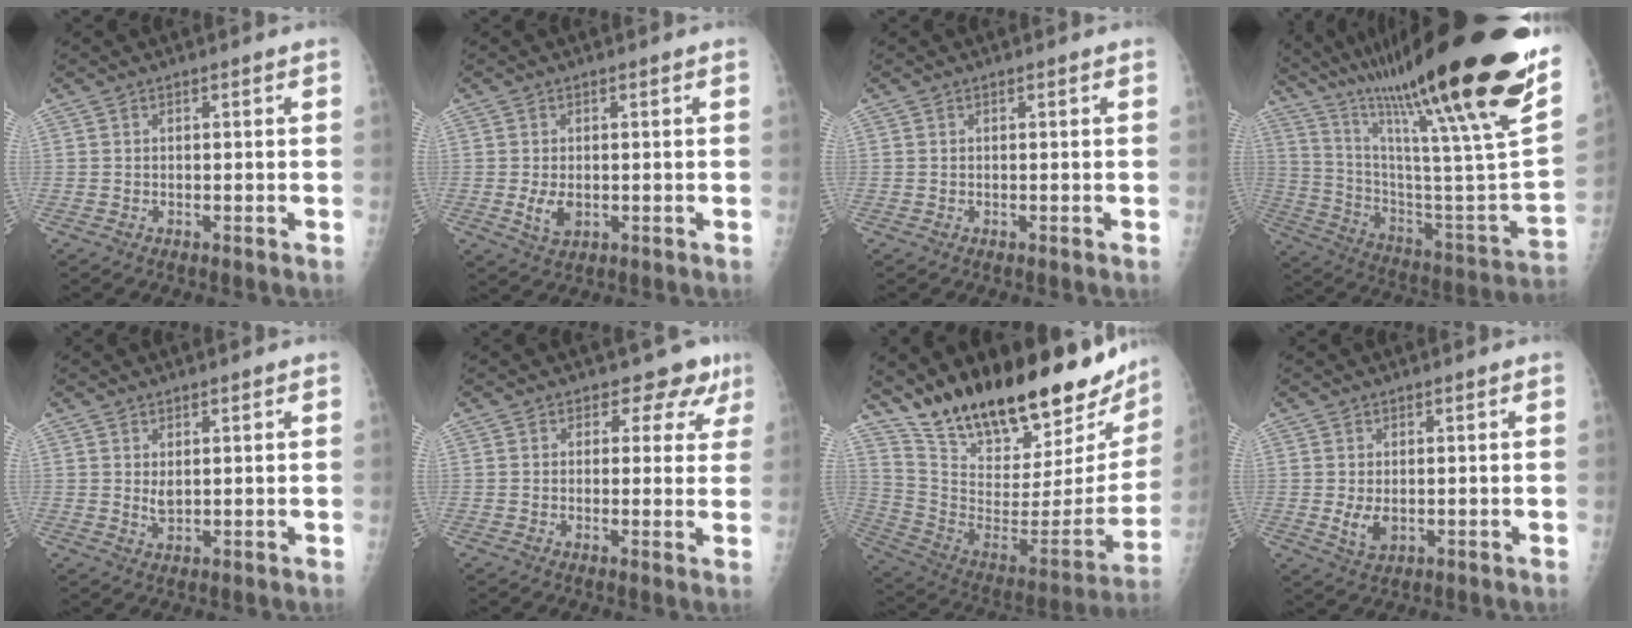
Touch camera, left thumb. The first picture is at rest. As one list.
[{"total": 3.6, "force": [-0.4, 2.3, 2.7], "torque": [-0.047, -0.007, 0.000]}, {"total": 0.0}, {"total": 41.4, "force": [28.5, 4.6, 29.6], "torque": [-0.387, -0.104, 0.445]}, {"total": 2.2, "force": [1.1, 1.2, 1.6], "torque": [-0.024, -0.012, 0.024]}, {"total": 6.1, "force": [4.5, 3.9, 1.2], "torque": [0.026, -0.021, 0.038]}, {"total": 30.6, "force": [23.8, 9.9, 16.5], "torque": [-0.245, -0.110, 0.370]}, {"total": 3.3, "force": [0.0, 2.2, 2.5], "torque": [-0.043, -0.009, 0.009]}]